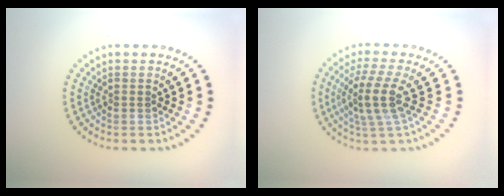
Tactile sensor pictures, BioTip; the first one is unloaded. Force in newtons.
{"total": 4.0, "press": 3.3, "slide": 2.3}